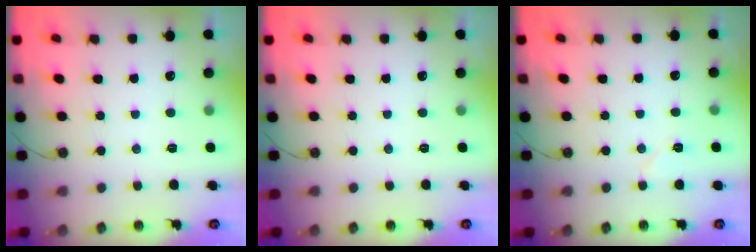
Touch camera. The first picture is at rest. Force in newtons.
{"total": 0.0}
{"total": 4.6, "press": 4.5, "slide": 0.9}